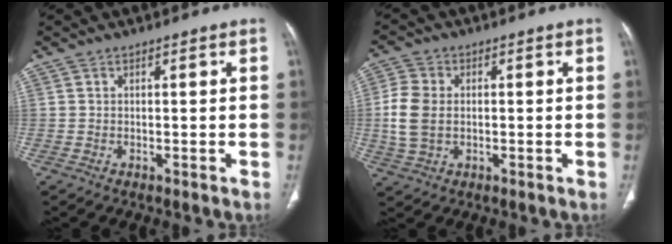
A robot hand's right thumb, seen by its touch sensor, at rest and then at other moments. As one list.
[{"total": 7.6, "force": [-0.3, 5.4, 5.4], "torque": [-0.126, 0.006, -0.005]}]